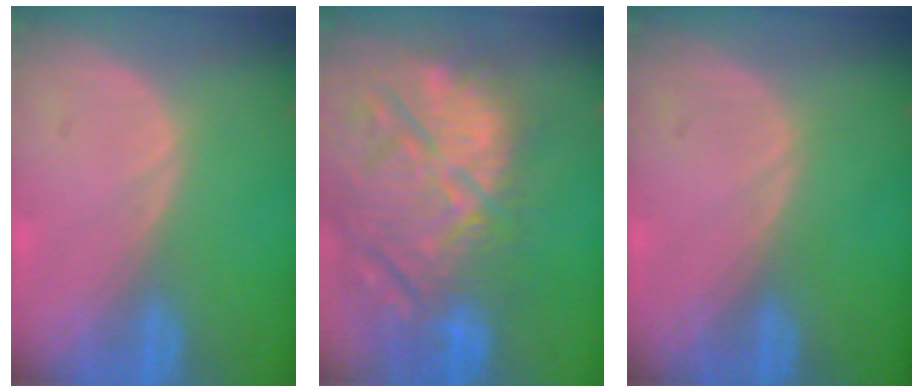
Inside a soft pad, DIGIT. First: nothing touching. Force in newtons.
{"total": 15.2, "press": 13.0, "slide": 7.9}
{"total": 0.0}